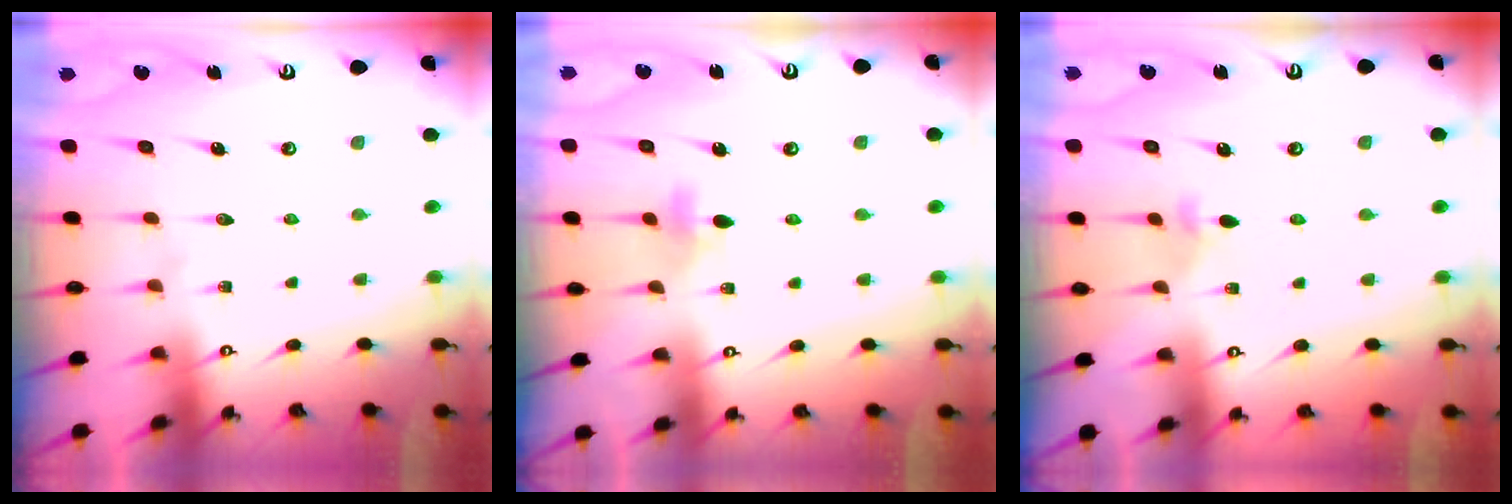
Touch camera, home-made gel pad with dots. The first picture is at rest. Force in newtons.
{"total": 5.1, "press": 4.9, "slide": 1.1}
{"total": 2.5, "press": 2.4, "slide": 0.6}